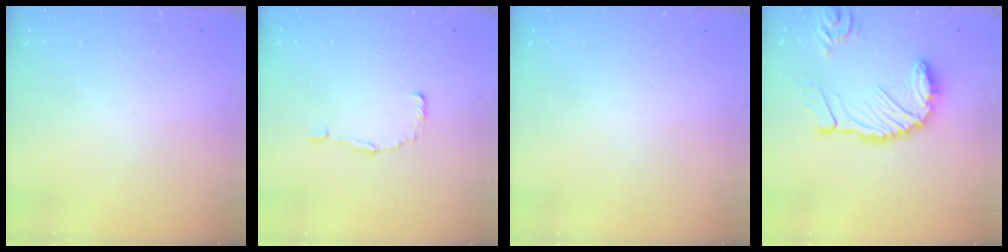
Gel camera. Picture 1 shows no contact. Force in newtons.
{"total": 0.6, "press": 0.6, "slide": 0.0}
{"total": 0.0}
{"total": 15.3, "press": 15.2, "slide": 1.8}